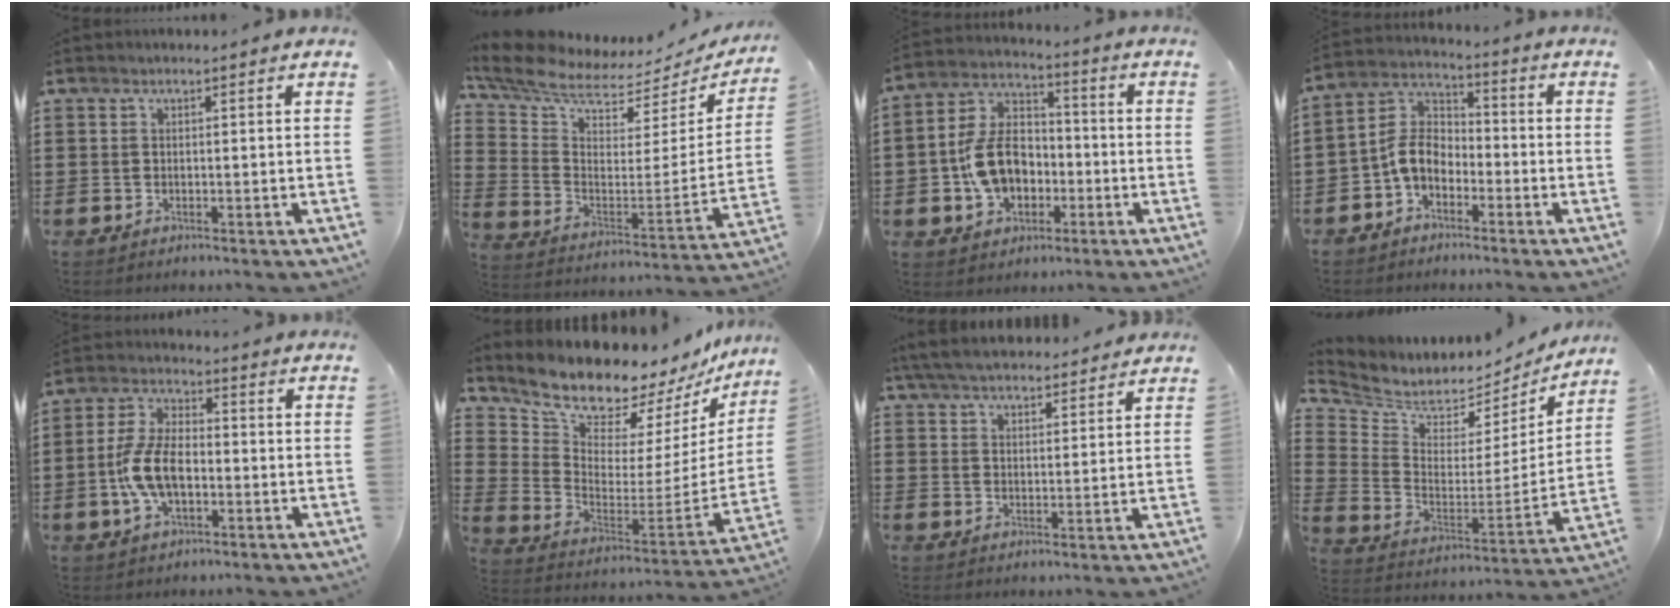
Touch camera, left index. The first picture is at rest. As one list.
[{"total": 5.8, "force": [5.2, 1.5, 1.9], "torque": [-0.068, -0.056, 0.087]}, {"total": 10.8, "force": [-2.0, 7.8, 7.2], "torque": [-0.175, 0.021, -0.039]}, {"total": 6.5, "force": [-3.1, 4.2, 3.8], "torque": [-0.104, 0.005, -0.071]}, {"total": 8.9, "force": [-1.8, 4.6, 7.3], "torque": [-0.174, -0.002, -0.039]}, {"total": 10.0, "force": [9.5, 2.2, 2.0], "torque": [-0.089, -0.082, 0.168]}, {"total": 5.5, "force": [5.3, 0.9, 1.5], "torque": [-0.047, -0.014, 0.097]}, {"total": 4.7, "force": [4.2, 2.0, 0.2], "torque": [-0.040, -0.046, 0.071]}]